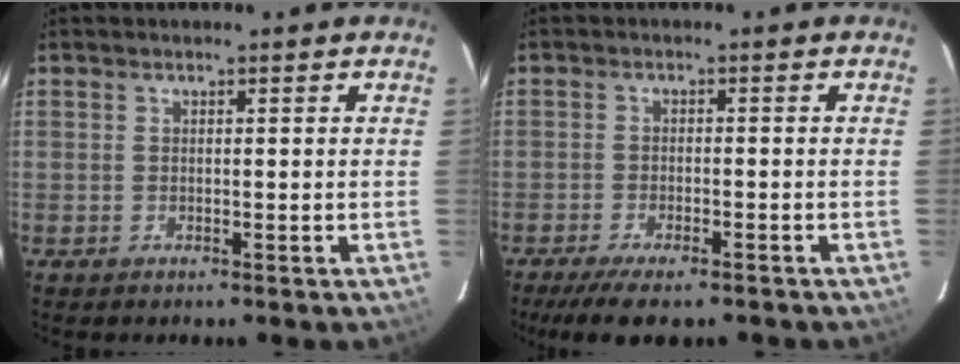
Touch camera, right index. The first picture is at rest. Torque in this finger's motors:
{"motor_torque": [0.89, -0.86, 0.40, 0.10]}